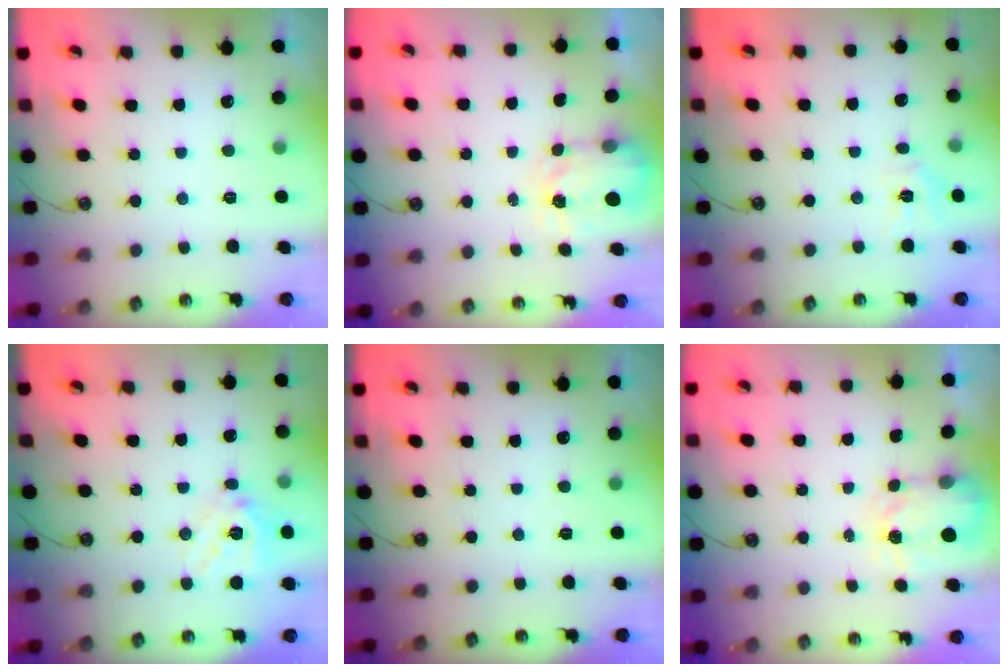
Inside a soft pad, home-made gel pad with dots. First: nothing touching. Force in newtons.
{"total": 3.8, "press": 3.7, "slide": 0.5}
{"total": 6.0, "press": 5.9, "slide": 0.4}
{"total": 13.7, "press": 13.6, "slide": 2.1}
{"total": 0.0}
{"total": 3.9, "press": 3.9, "slide": 0.6}